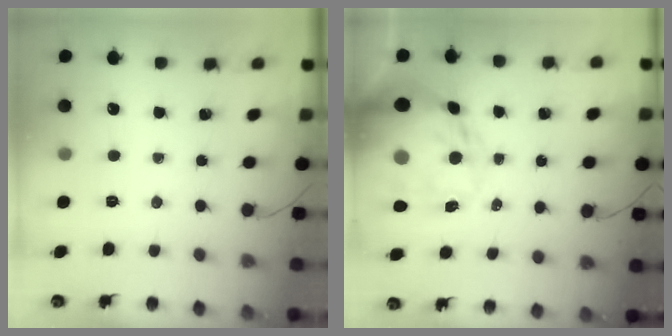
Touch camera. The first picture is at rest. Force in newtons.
{"total": 22.2, "press": 21.4, "slide": 5.9}